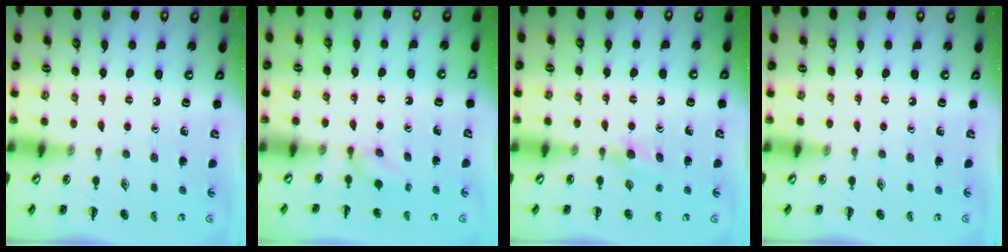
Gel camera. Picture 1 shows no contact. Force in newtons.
{"total": 2.9, "press": 2.7, "slide": 1.0}
{"total": 4.2, "press": 4.0, "slide": 1.5}
{"total": 0.0}